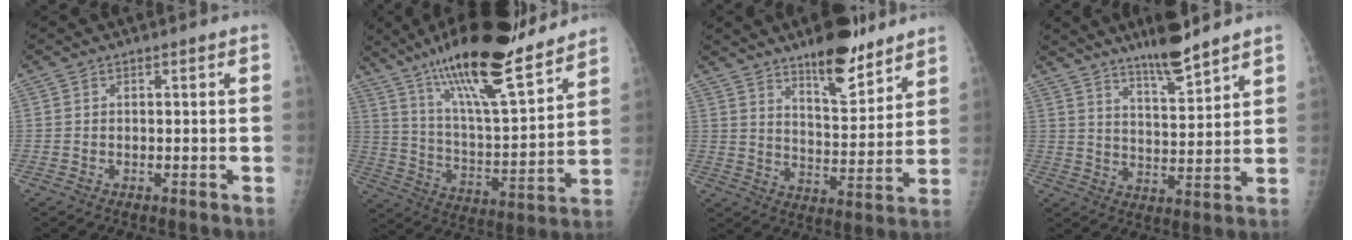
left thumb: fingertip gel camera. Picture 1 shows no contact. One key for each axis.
{"total": 23.8, "fx": 18.0, "fy": 4.7, "fz": 14.8, "tx": -0.225, "ty": -0.077, "tz": 0.306}
{"total": 13.0, "fx": 9.4, "fy": 4.2, "fz": 7.9, "tx": -0.092, "ty": -0.068, "tz": 0.151}
{"total": 9.5, "fx": 7.5, "fy": 1.3, "fz": 5.6, "tx": -0.083, "ty": -0.053, "tz": 0.131}